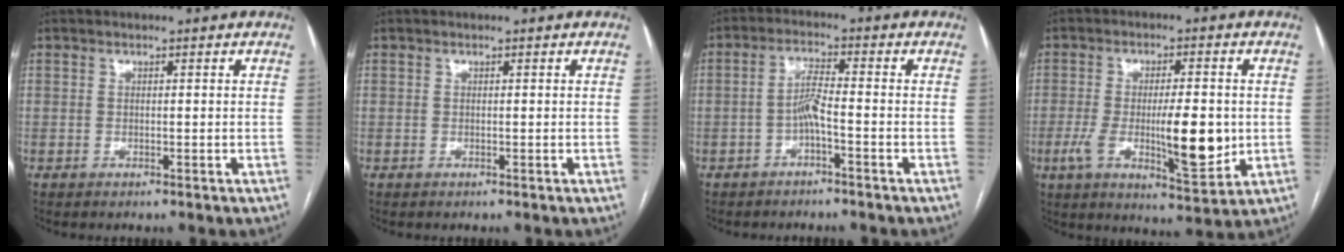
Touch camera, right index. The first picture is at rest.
{"total": 0.0}
{"total": 3.8, "force": [-1.5, 0.2, 3.4], "torque": [-0.070, 0.007, -0.030]}
{"total": 12.3, "force": [-1.7, 3.1, 11.8], "torque": [-0.202, -0.011, -0.021]}